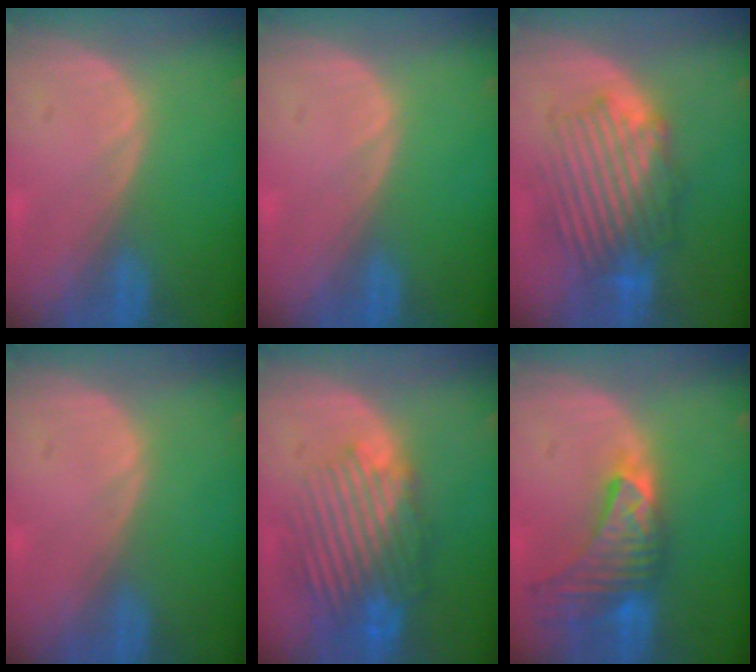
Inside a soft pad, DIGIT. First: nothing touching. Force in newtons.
{"total": 0.0}
{"total": 8.8, "press": 8.5, "slide": 2.3}
{"total": 0.0}
{"total": 10.2, "press": 9.1, "slide": 4.7}
{"total": 9.2, "press": 8.3, "slide": 4.0}